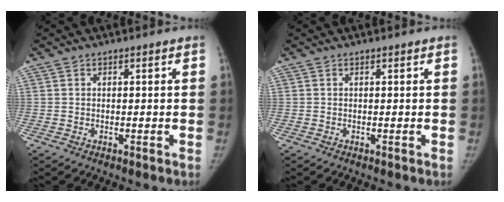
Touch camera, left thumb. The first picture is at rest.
{"total": 0.0}